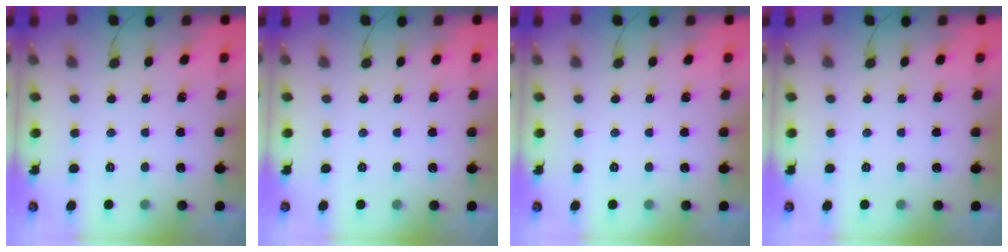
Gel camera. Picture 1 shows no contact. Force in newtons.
{"total": 0.0}
{"total": 0.0}
{"total": 0.0}